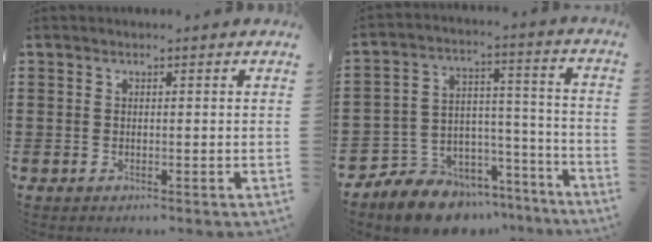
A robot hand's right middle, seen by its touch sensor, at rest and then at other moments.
{"total": 8.7, "force": [-8.0, 3.5, 0.3], "torque": [-0.010, 0.020, -0.150]}